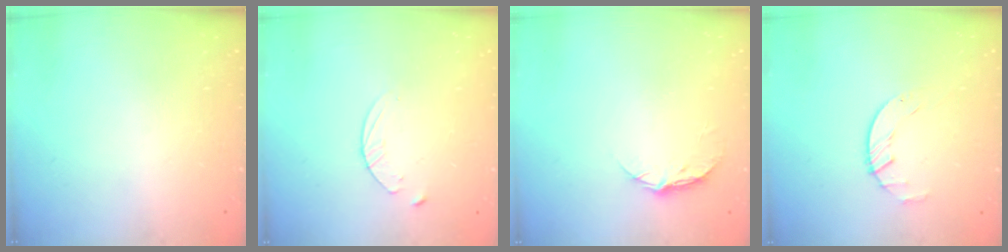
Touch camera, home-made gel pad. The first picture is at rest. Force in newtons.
{"total": 3.1, "press": 3.1, "slide": 0.3}
{"total": 6.7, "press": 6.7, "slide": 0.8}
{"total": 1.6, "press": 1.6, "slide": 0.3}